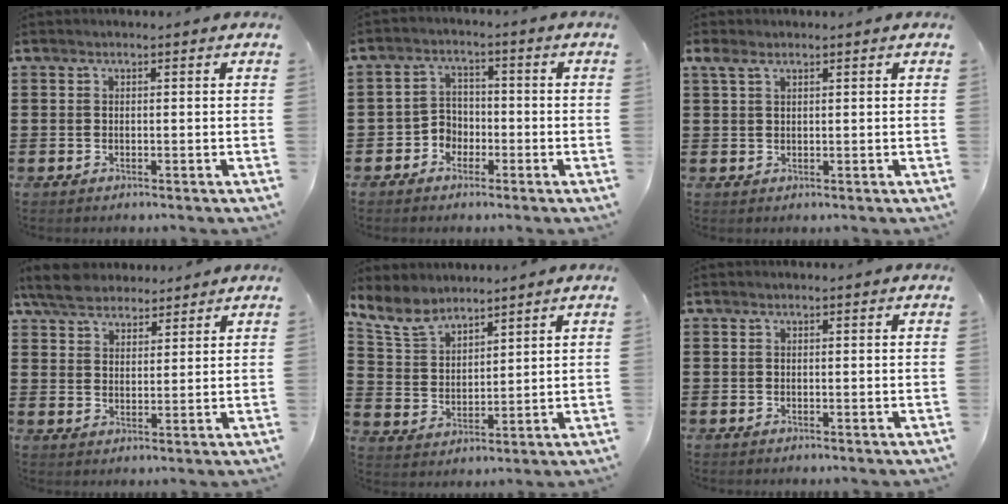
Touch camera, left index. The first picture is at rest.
{"total": 3.5, "force": [-2.2, 2.6, 0.9], "torque": [-0.026, 0.007, -0.048]}
{"total": 1.9, "force": [0.9, 0.9, 1.3], "torque": [-0.030, 0.006, 0.015]}
{"total": 5.5, "force": [4.8, 2.3, 1.7], "torque": [-0.052, -0.003, 0.089]}
{"total": 6.6, "force": [5.6, 2.5, 2.4], "torque": [-0.072, -0.018, 0.105]}
{"total": 0.0}